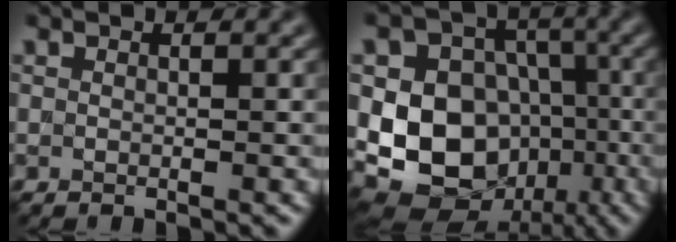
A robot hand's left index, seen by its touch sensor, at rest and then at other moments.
{"total": 11.5, "force": [-2.1, 9.5, 6.1], "torque": [-0.095, -0.007, -0.054]}